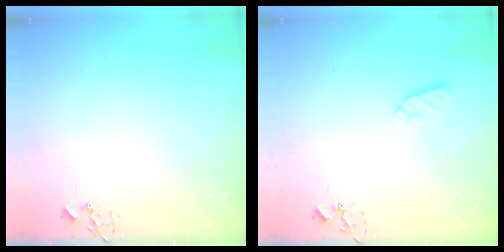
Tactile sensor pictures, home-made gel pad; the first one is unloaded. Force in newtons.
{"total": 6.1, "press": 6.1, "slide": 0.8}